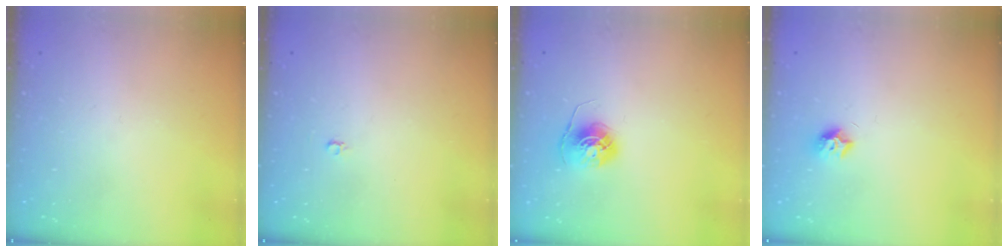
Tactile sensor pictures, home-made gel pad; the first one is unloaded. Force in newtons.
{"total": 2.2, "press": 2.2, "slide": 0.2}
{"total": 6.9, "press": 6.9, "slide": 0.5}
{"total": 7.6, "press": 7.6, "slide": 0.7}